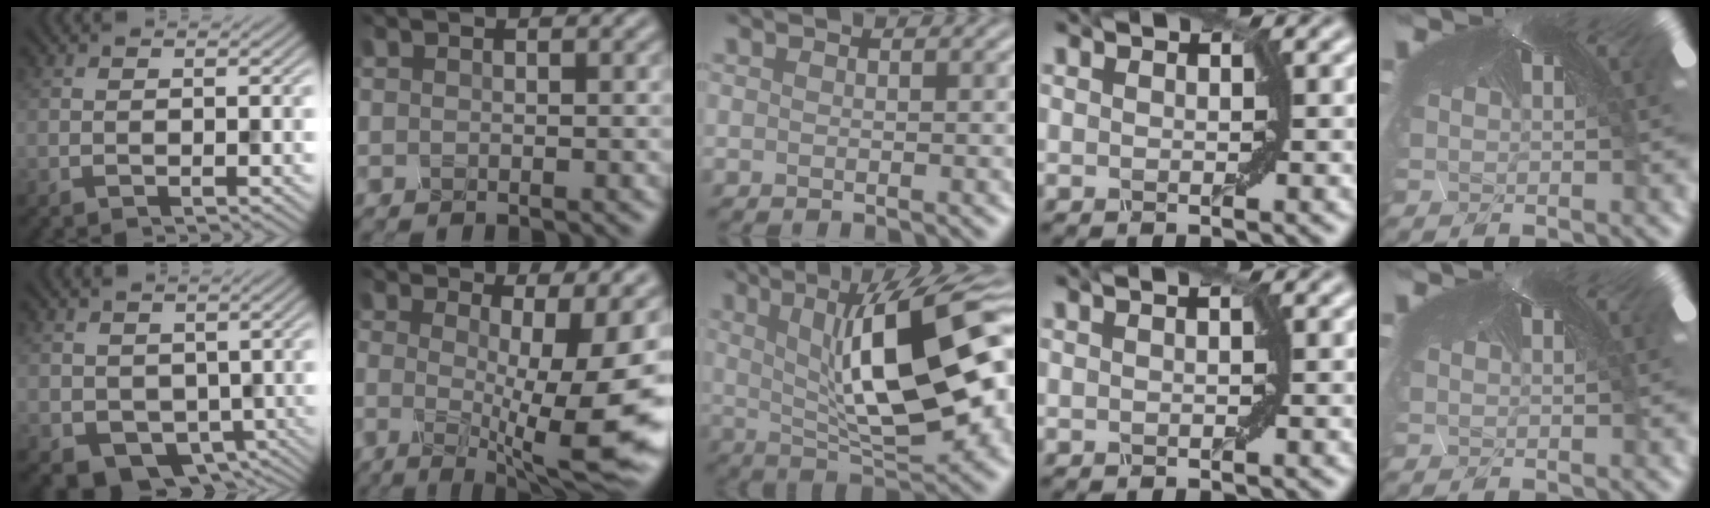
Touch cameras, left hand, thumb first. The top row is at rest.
{"thumb": {"total": 4.9, "force": [-0.8, 4.2, 2.3], "torque": [-0.050, -0.031, -0.003]}, "index": {"total": 11.9, "force": [-1.1, 2.6, 11.5], "torque": [-0.142, -0.011, -0.020]}, "middle": {"total": 14.5, "force": [2.2, 4.6, 13.5], "torque": [-0.192, 0.012, 0.028]}, "ring": {"total": 0.5, "force": [0.1, -0.5, -0.2], "torque": [0.000, 0.002, 0.006]}}